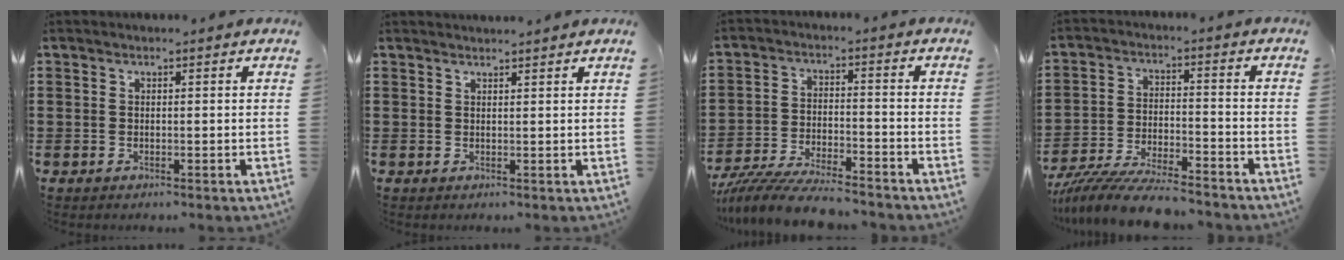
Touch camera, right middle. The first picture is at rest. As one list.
[{"total": 1.3, "force": [1.3, -0.1, 0.1], "torque": [-0.004, -0.004, 0.025]}, {"total": 7.7, "force": [-7.3, 0.7, 2.4], "torque": [-0.048, 0.004, -0.141]}, {"total": 8.6, "force": [-8.1, 0.7, 2.8], "torque": [-0.057, 0.008, -0.158]}]